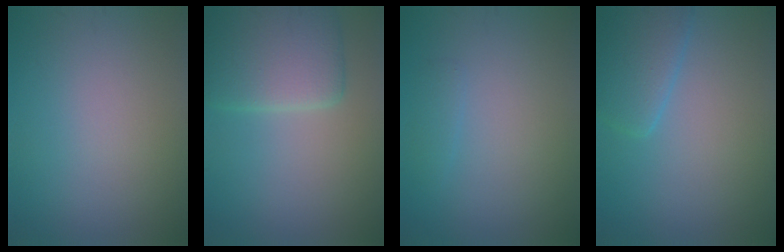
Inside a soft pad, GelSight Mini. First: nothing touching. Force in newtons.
{"total": 5.4, "press": 5.4, "slide": 0.3}
{"total": 0.8, "press": 0.8, "slide": 0.0}
{"total": 3.7, "press": 3.6, "slide": 0.2}